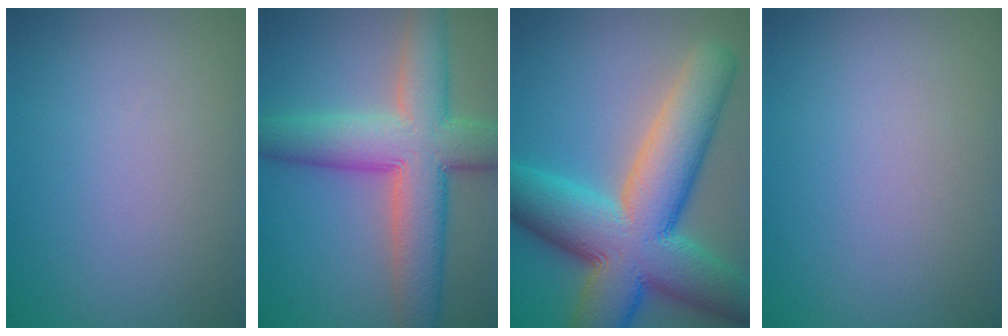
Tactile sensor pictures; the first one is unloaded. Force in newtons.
{"total": 9.9, "press": 9.9, "slide": 0.5}
{"total": 14.0, "press": 14.0, "slide": 0.7}
{"total": 0.0}